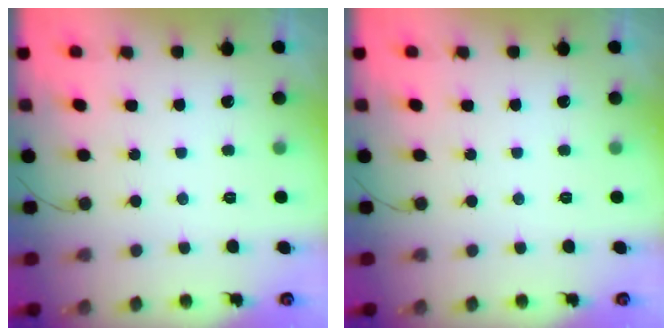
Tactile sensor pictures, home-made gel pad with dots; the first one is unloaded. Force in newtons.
{"total": 0.0}